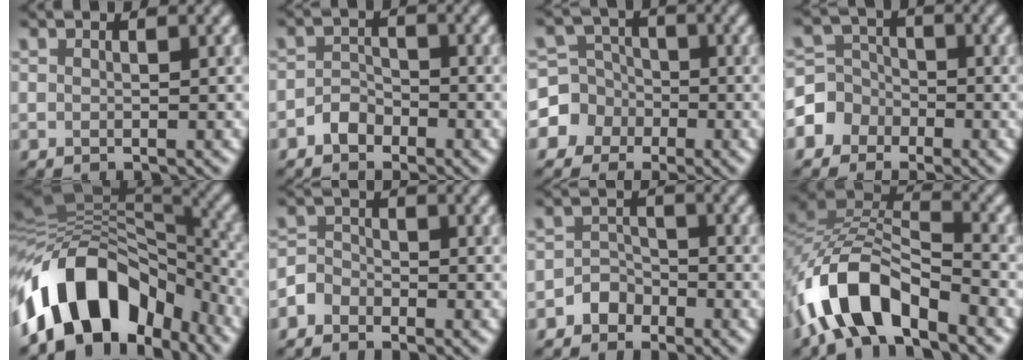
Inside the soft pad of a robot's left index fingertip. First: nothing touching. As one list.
[{"total": 1.8, "force": [-1.3, 1.2, 0.5], "torque": [-0.006, 0.012, -0.028]}, {"total": 4.5, "force": [-1.7, 4.2, 0.2], "torque": [0.016, 0.012, -0.059]}, {"total": 3.3, "force": [-1.7, 2.8, 0.2], "torque": [0.010, 0.011, -0.047]}, {"total": 12.8, "force": [-6.8, 7.7, 7.5], "torque": [-0.115, 0.032, -0.126]}, {"total": 2.0, "force": [-1.4, 1.4, 0.3], "torque": [-0.001, 0.010, -0.038]}, {"total": 2.0, "force": [-1.3, 1.5, 0.2], "torque": [0.005, 0.015, -0.027]}, {"total": 8.5, "force": [-5.4, 3.5, 5.5], "torque": [-0.096, 0.011, -0.109]}]